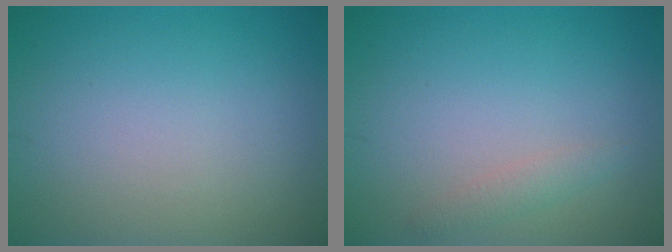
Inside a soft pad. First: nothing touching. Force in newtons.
{"total": 1.1, "press": 1.1, "slide": 0.1}